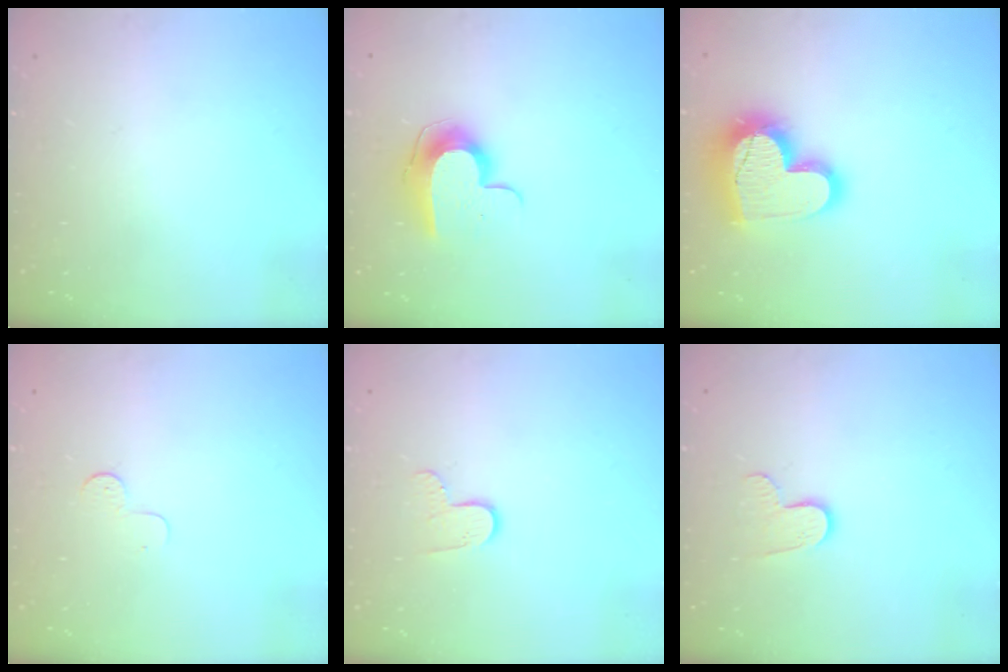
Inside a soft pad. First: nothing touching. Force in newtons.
{"total": 10.1, "press": 10.0, "slide": 1.0}
{"total": 18.5, "press": 18.4, "slide": 1.6}
{"total": 3.6, "press": 3.5, "slide": 0.3}
{"total": 5.9, "press": 5.9, "slide": 0.6}
{"total": 5.9, "press": 5.9, "slide": 0.4}